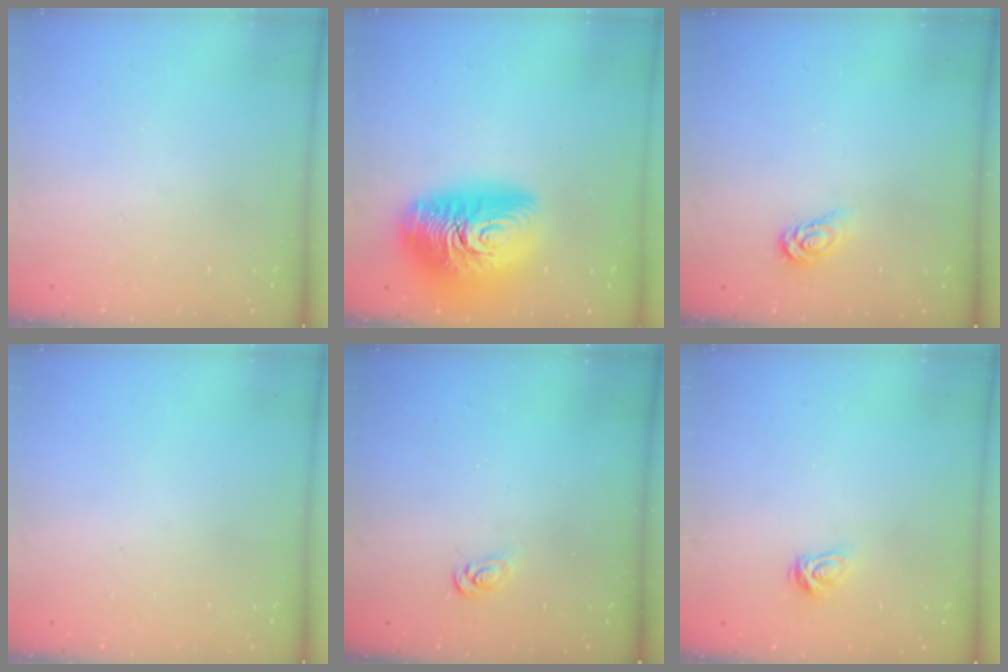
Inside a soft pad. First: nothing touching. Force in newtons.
{"total": 21.8, "press": 21.7, "slide": 1.6}
{"total": 3.2, "press": 3.2, "slide": 0.1}
{"total": 0.0}
{"total": 2.5, "press": 2.5, "slide": 0.3}
{"total": 4.8, "press": 4.8, "slide": 0.4}